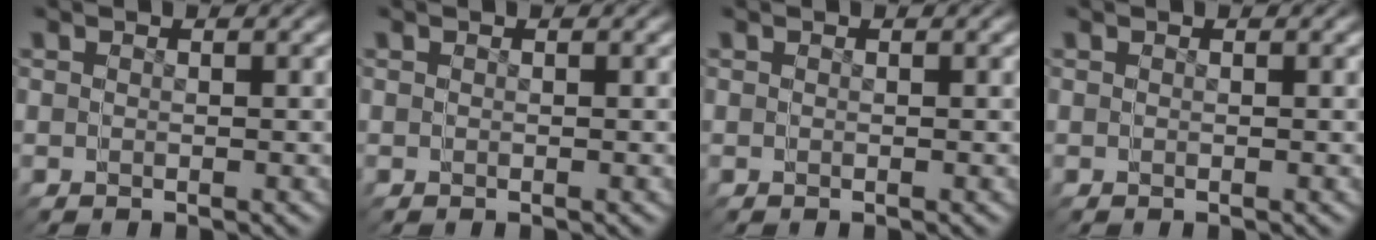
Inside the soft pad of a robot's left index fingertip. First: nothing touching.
{"total": 0.0}
{"total": 0.0}
{"total": 0.0}